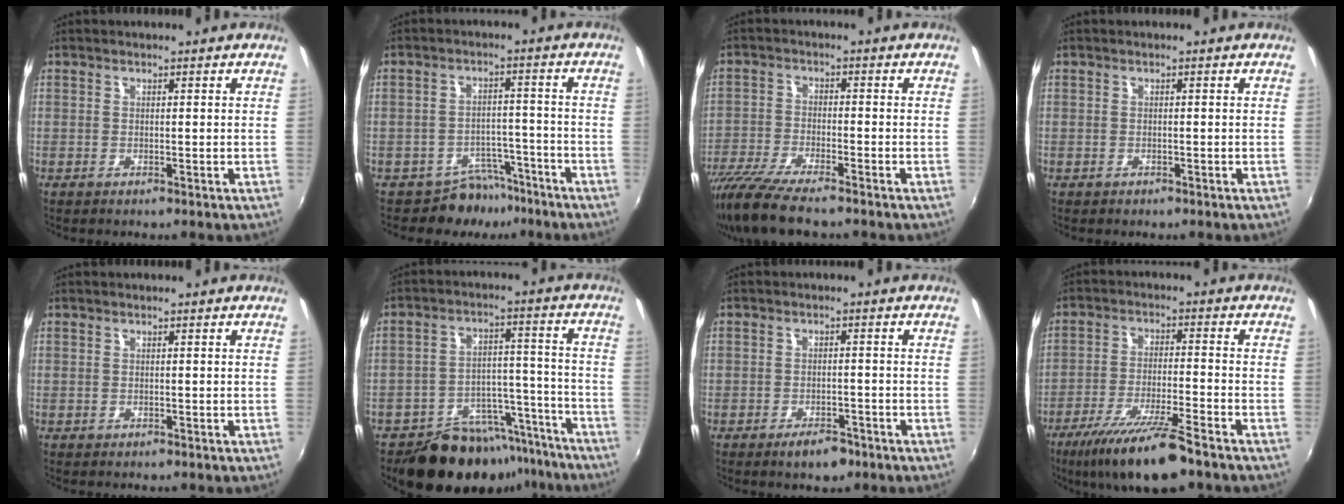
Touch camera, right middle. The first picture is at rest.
{"total": 6.6, "force": [-5.6, 3.6, 0.2], "torque": [0.000, 0.026, -0.077]}
{"total": 12.2, "force": [-10.0, 1.8, 6.6], "torque": [-0.155, -0.040, -0.186]}
{"total": 0.7, "force": [-0.5, 0.4, 0.1], "torque": [-0.003, 0.000, -0.006]}
{"total": 0.0}
{"total": 17.1, "force": [-13.9, 8.5, 5.0], "torque": [-0.096, 0.049, -0.178]}
{"total": 4.3, "force": [-3.0, 2.0, 2.2], "torque": [-0.046, 0.002, -0.041]}
{"total": 13.2, "force": [-9.8, 1.4, 8.8], "torque": [-0.178, -0.026, -0.168]}